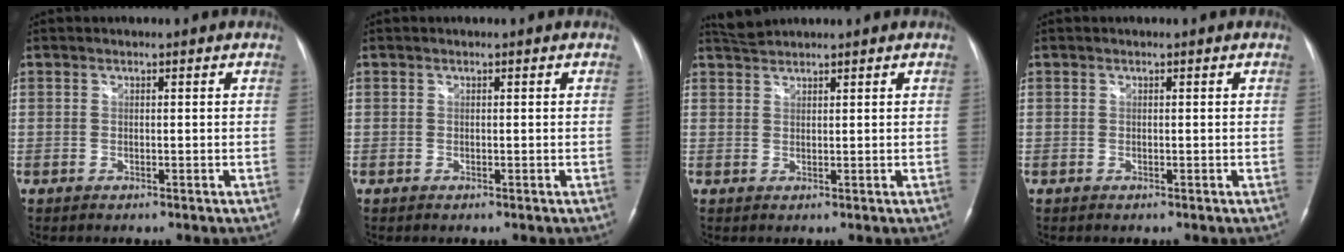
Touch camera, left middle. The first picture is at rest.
{"total": 0.0}
{"total": 2.2, "force": [2.2, -0.3, -0.1], "torque": [-0.009, 0.010, 0.051]}
{"total": 0.0}